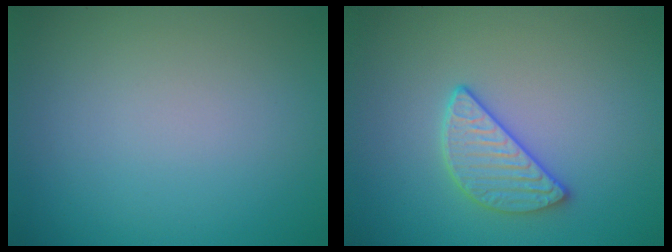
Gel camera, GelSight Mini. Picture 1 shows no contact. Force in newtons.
{"total": 2.9, "press": 2.6, "slide": 1.1}